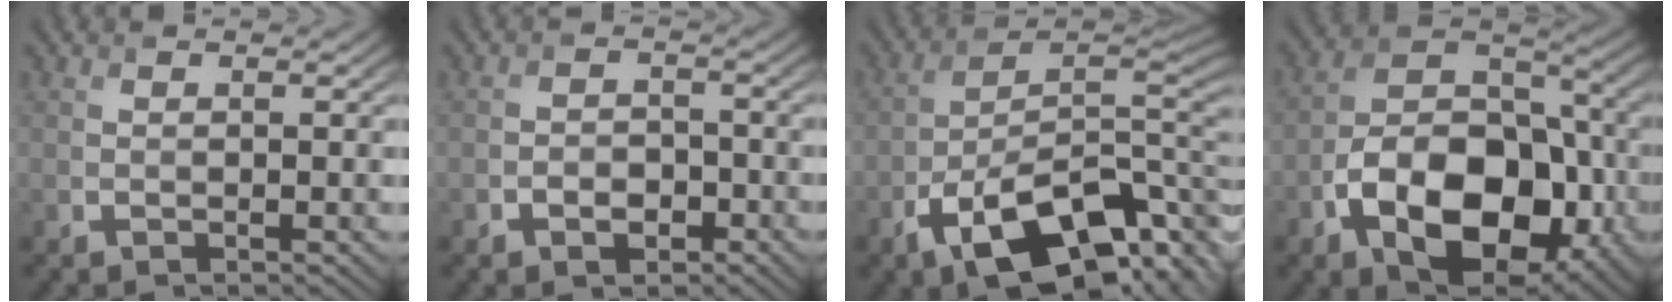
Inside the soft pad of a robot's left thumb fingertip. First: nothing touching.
{"total": 2.6, "force": [-1.5, 1.8, 1.1], "torque": [-0.019, -0.003, -0.027]}
{"total": 15.9, "force": [-8.0, 7.8, 11.4], "torque": [-0.184, -0.027, -0.134]}
{"total": 14.6, "force": [-5.8, 9.2, 9.8], "torque": [-0.165, -0.022, -0.108]}